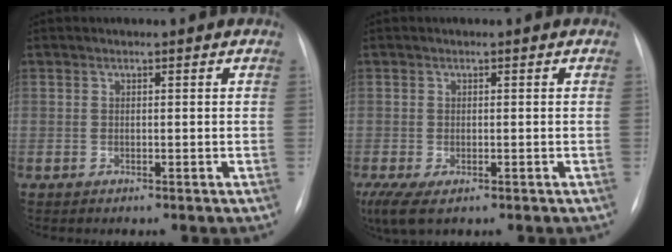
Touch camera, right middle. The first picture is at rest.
{"total": 5.6, "force": [-3.1, 2.5, 3.9], "torque": [-0.075, -0.016, -0.049]}